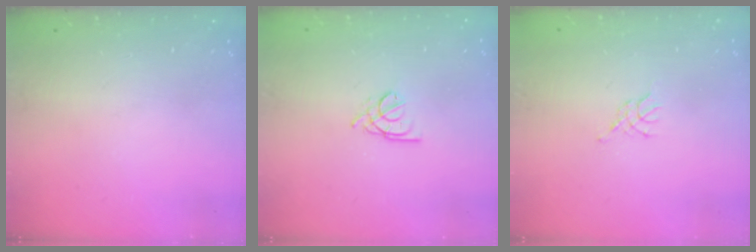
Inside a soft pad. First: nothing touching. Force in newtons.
{"total": 1.6, "press": 1.5, "slide": 0.5}
{"total": 2.3, "press": 2.2, "slide": 0.5}